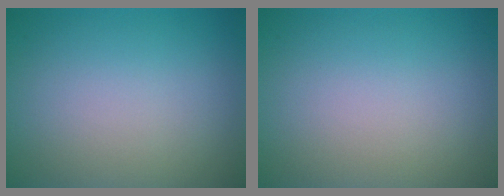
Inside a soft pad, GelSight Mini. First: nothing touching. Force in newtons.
{"total": 0.0}